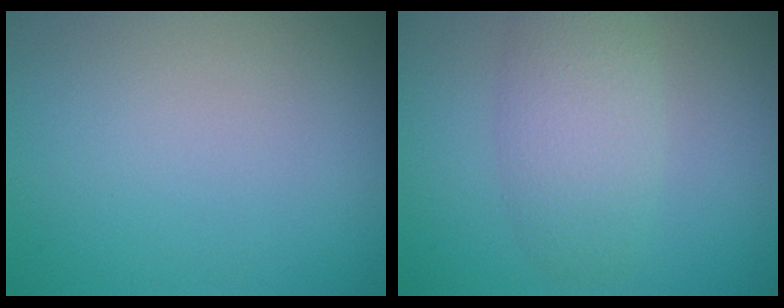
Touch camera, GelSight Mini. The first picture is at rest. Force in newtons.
{"total": 4.1, "press": 4.1, "slide": 0.2}